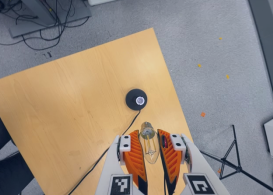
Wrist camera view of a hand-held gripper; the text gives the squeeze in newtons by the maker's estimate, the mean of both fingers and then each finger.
{"total": 19.5, "left": 22.1, "right": 16.9}